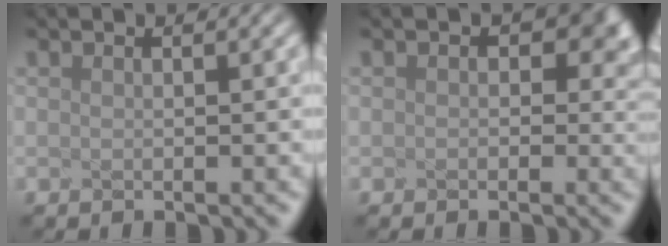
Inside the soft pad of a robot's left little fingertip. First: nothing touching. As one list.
[{"total": 2.4, "force": [0.5, 1.6, 1.6], "torque": [-0.039, -0.007, 0.044]}]